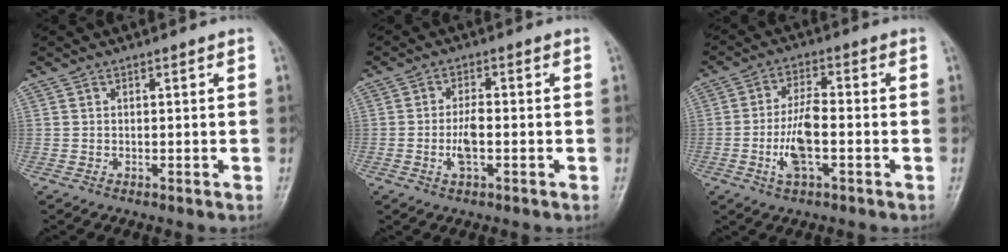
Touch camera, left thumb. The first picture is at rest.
{"total": 4.4, "force": [-1.1, 1.8, 3.9], "torque": [-0.075, 0.007, -0.021]}
{"total": 8.1, "force": [-2.1, 3.2, 7.2], "torque": [-0.143, 0.014, -0.040]}